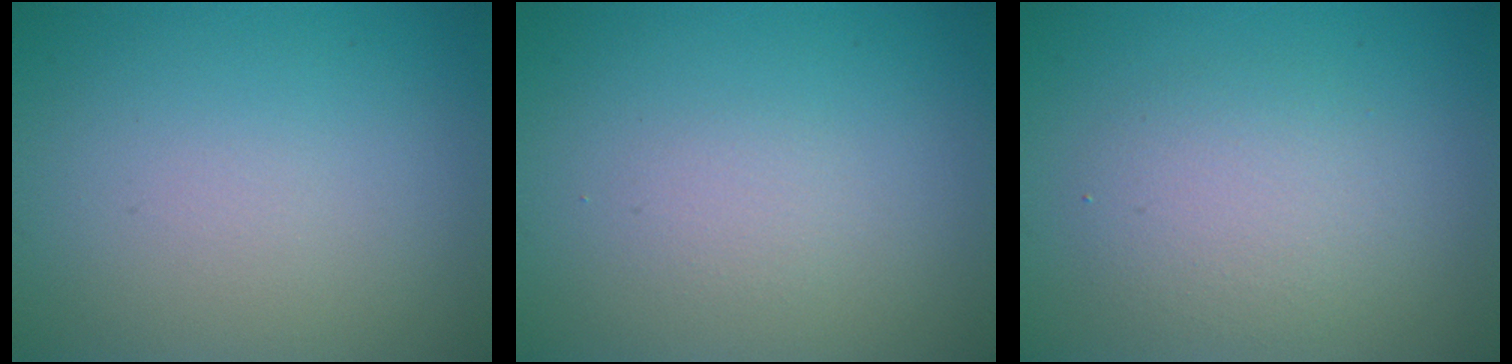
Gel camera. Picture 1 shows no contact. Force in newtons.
{"total": 1.0, "press": 1.0, "slide": 0.0}
{"total": 3.1, "press": 3.1, "slide": 0.1}